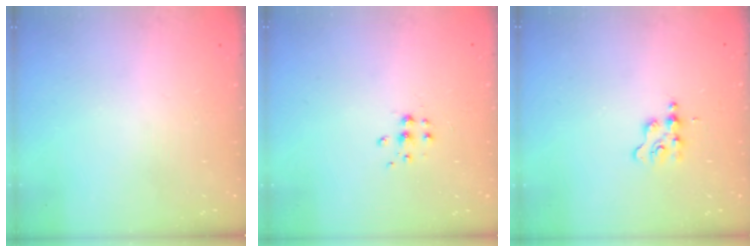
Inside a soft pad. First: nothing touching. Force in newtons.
{"total": 5.3, "press": 5.3, "slide": 0.5}
{"total": 1.8, "press": 1.7, "slide": 0.3}